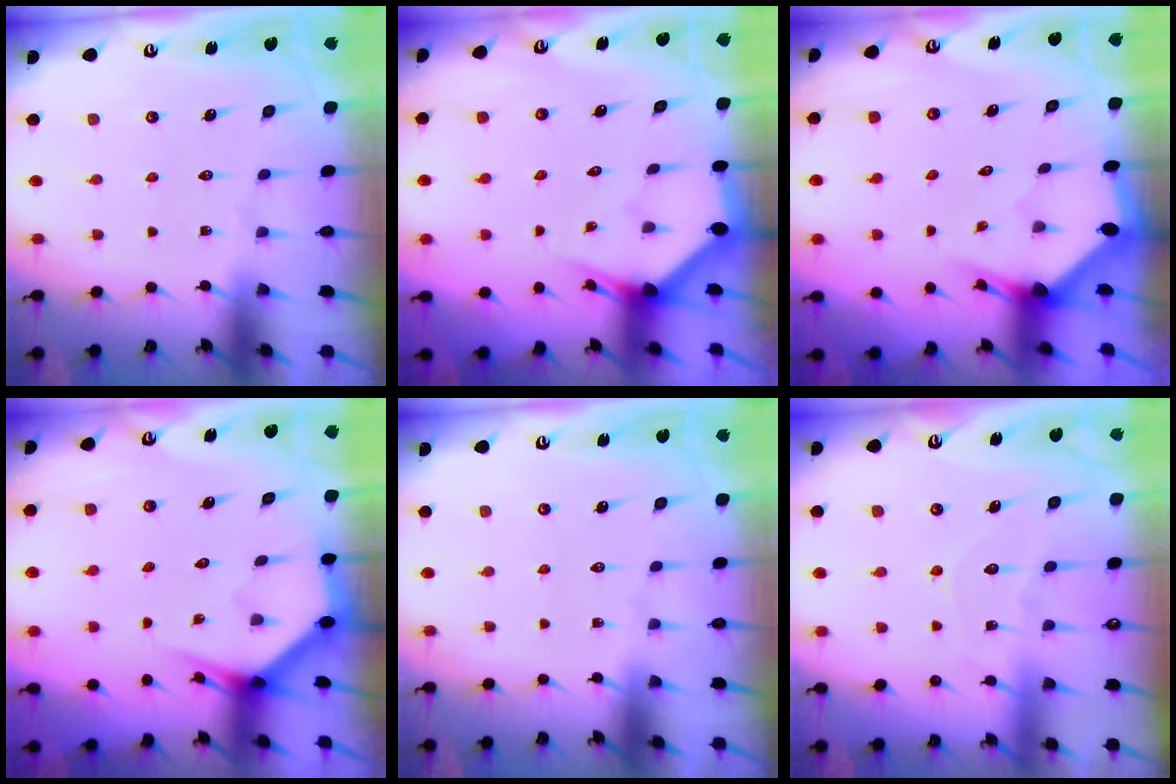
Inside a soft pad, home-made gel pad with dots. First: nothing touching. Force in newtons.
{"total": 2.8, "press": 2.8, "slide": 0.1}
{"total": 2.8, "press": 2.8, "slide": 0.1}
{"total": 3.3, "press": 3.3, "slide": 0.3}
{"total": 0.0}
{"total": 6.4, "press": 6.4, "slide": 0.6}